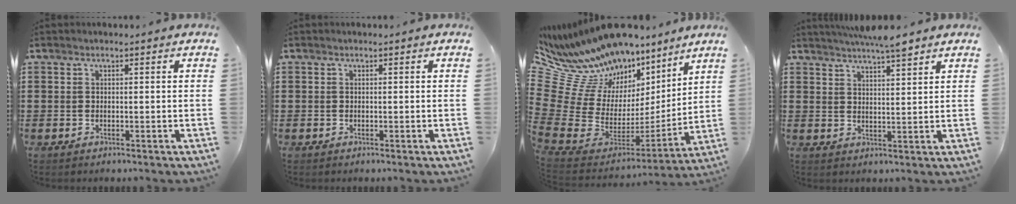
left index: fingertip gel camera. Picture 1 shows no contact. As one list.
[{"total": 0.0}, {"total": 13.4, "force": [10.0, 7.7, 4.7], "torque": [-0.166, -0.101, 0.182]}, {"total": 4.8, "force": [4.4, 0.3, 2.0], "torque": [-0.041, -0.010, 0.078]}]